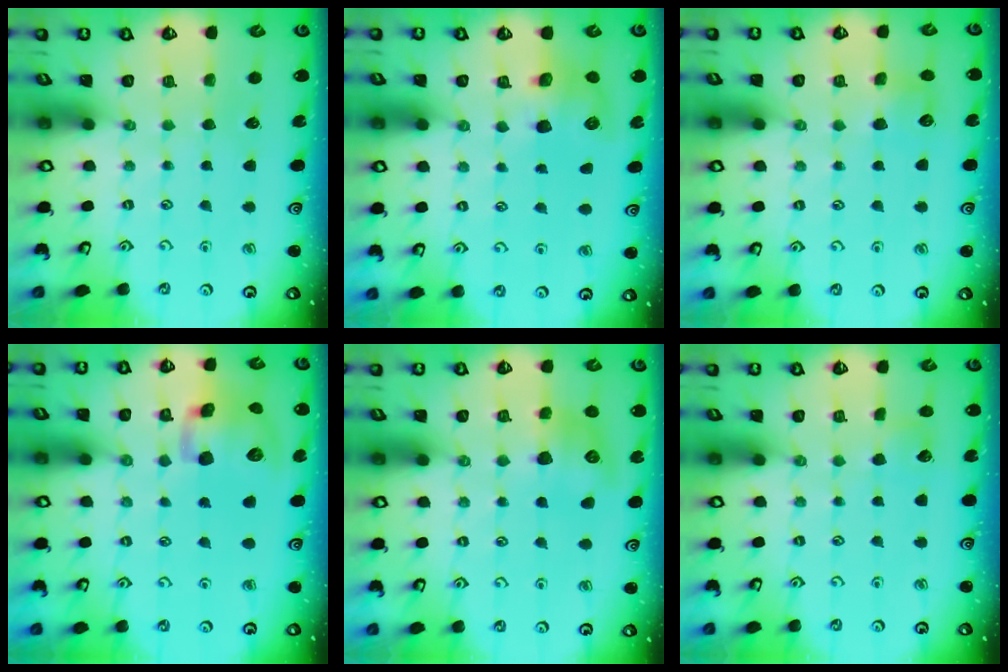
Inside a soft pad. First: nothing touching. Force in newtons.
{"total": 9.3, "press": 9.2, "slide": 0.9}
{"total": 4.9, "press": 4.8, "slide": 0.6}
{"total": 14.2, "press": 14.0, "slide": 2.3}
{"total": 9.8, "press": 9.8, "slide": 0.2}
{"total": 3.8, "press": 3.8, "slide": 0.5}